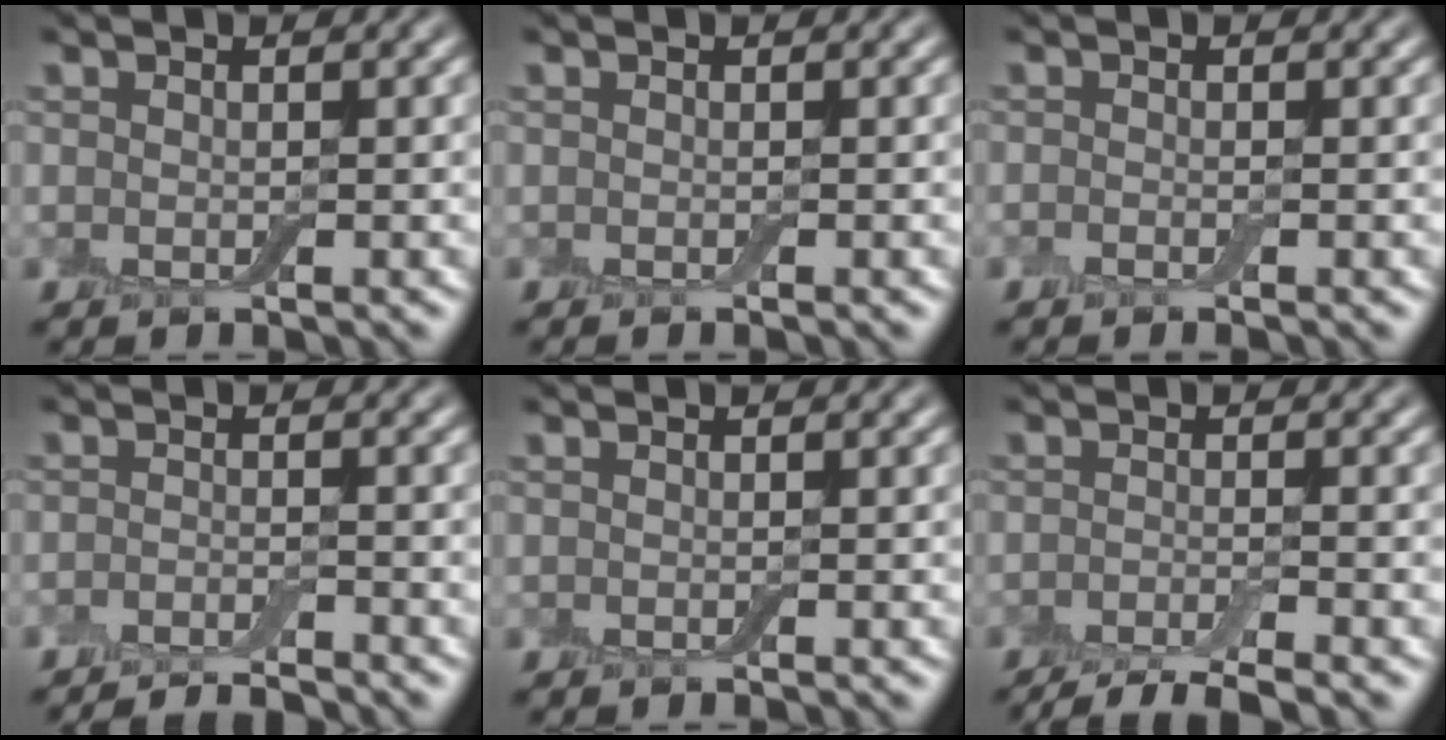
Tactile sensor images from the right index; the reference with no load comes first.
{"total": 0.0}
{"total": 0.5, "force": [-0.4, 0.0, 0.3], "torque": [-0.007, 0.000, -0.010]}
{"total": 3.6, "force": [-3.3, 0.5, 1.4], "torque": [-0.018, 0.000, -0.056]}
{"total": 0.0}
{"total": 4.5, "force": [-3.6, 0.8, 2.6], "torque": [-0.037, -0.003, -0.068]}